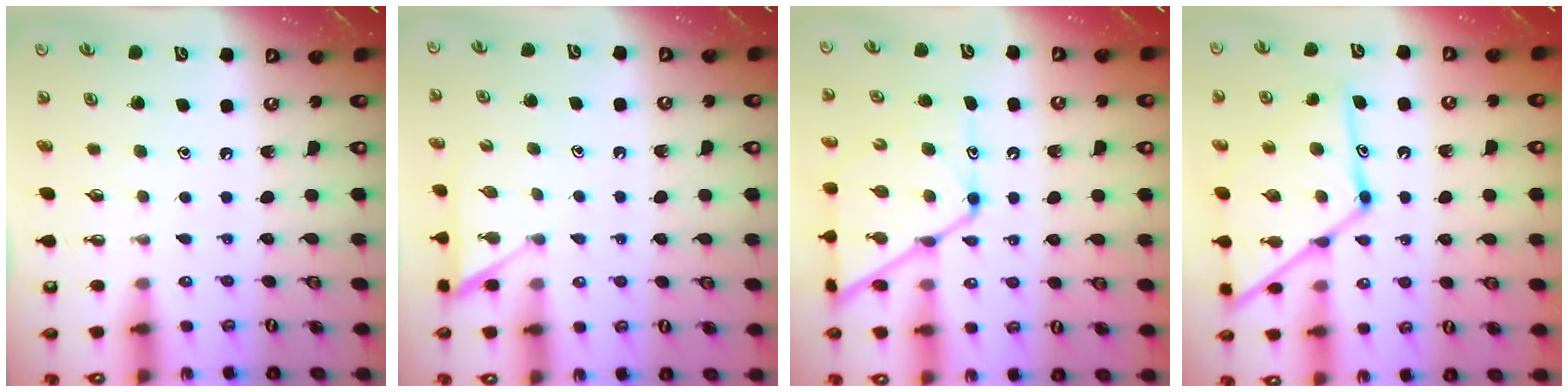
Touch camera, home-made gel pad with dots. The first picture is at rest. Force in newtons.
{"total": 4.6, "press": 4.6, "slide": 0.5}
{"total": 14.8, "press": 14.8, "slide": 1.1}
{"total": 17.5, "press": 17.5, "slide": 1.4}